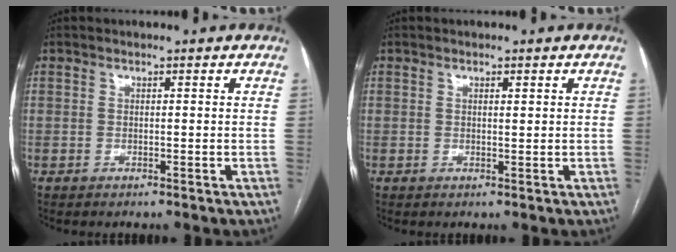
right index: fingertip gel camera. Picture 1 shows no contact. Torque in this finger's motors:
{"motor_torque": [-0.19, 0.10, -0.03, -0.01]}